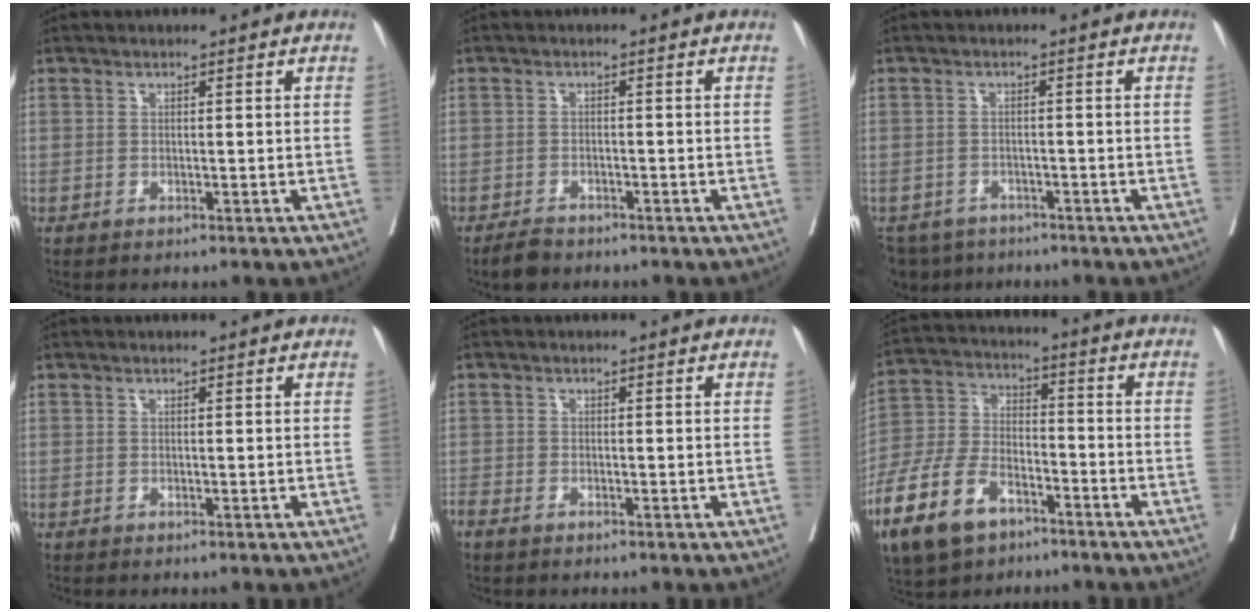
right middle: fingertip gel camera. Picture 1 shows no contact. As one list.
[{"total": 2.5, "force": [-2.2, 1.0, 0.9], "torque": [-0.021, -0.002, -0.037]}, {"total": 5.9, "force": [-4.9, 3.2, 0.6], "torque": [-0.007, -0.007, -0.077]}, {"total": 0.0}, {"total": 2.0, "force": [-1.8, 0.6, 0.8], "torque": [-0.021, -0.006, -0.033]}, {"total": 12.7, "force": [-7.7, 6.6, 7.8], "torque": [-0.178, -0.006, -0.151]}]